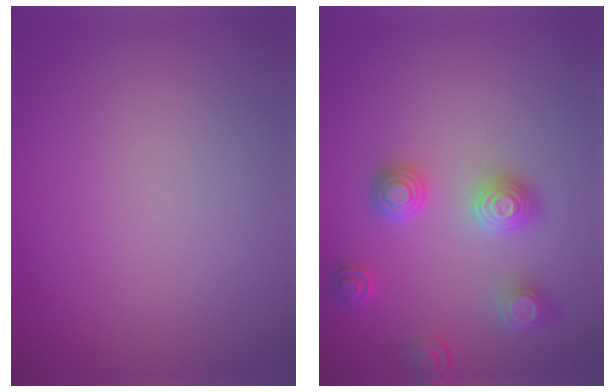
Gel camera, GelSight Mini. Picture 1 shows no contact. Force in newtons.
{"total": 3.5, "press": 3.4, "slide": 0.8}